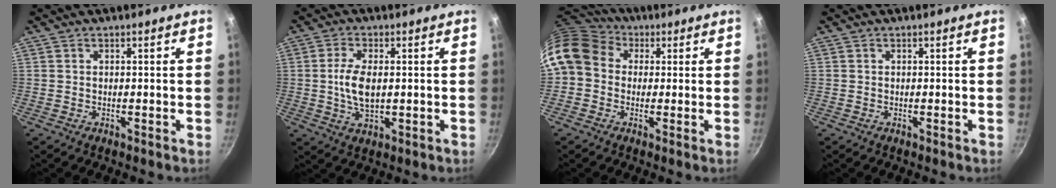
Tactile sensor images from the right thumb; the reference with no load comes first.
{"total": 7.0, "force": [0.2, 3.5, 6.1], "torque": [-0.125, -0.001, 0.007]}
{"total": 12.8, "force": [2.4, 10.5, 6.9], "torque": [-0.123, 0.027, 0.025]}
{"total": 0.0}